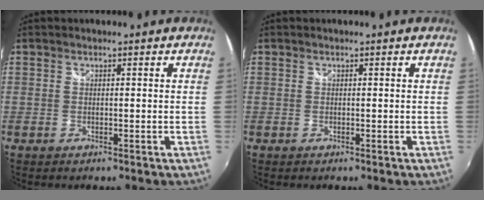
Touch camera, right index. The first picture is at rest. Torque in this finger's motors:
{"motor_torque": [0.00, 0.01, 0.00, 0.00]}